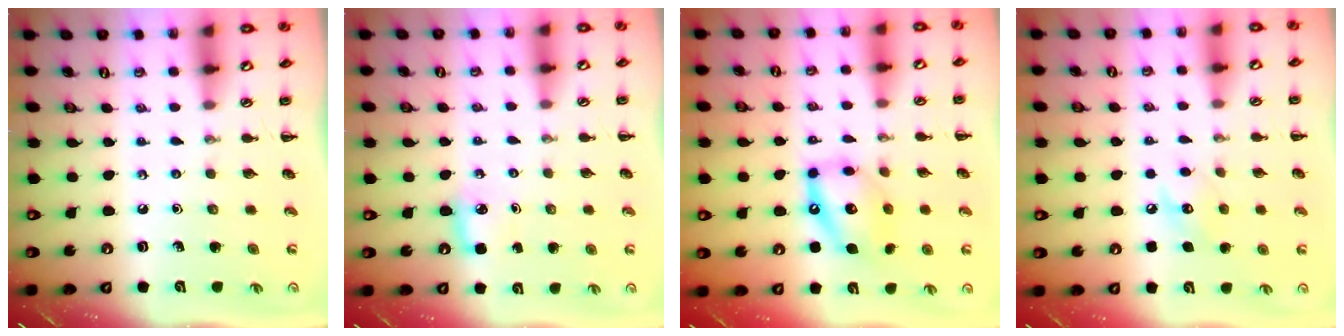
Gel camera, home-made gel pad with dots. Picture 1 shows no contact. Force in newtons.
{"total": 5.3, "press": 5.1, "slide": 1.6}
{"total": 13.2, "press": 12.9, "slide": 3.0}
{"total": 6.8, "press": 6.7, "slide": 0.6}